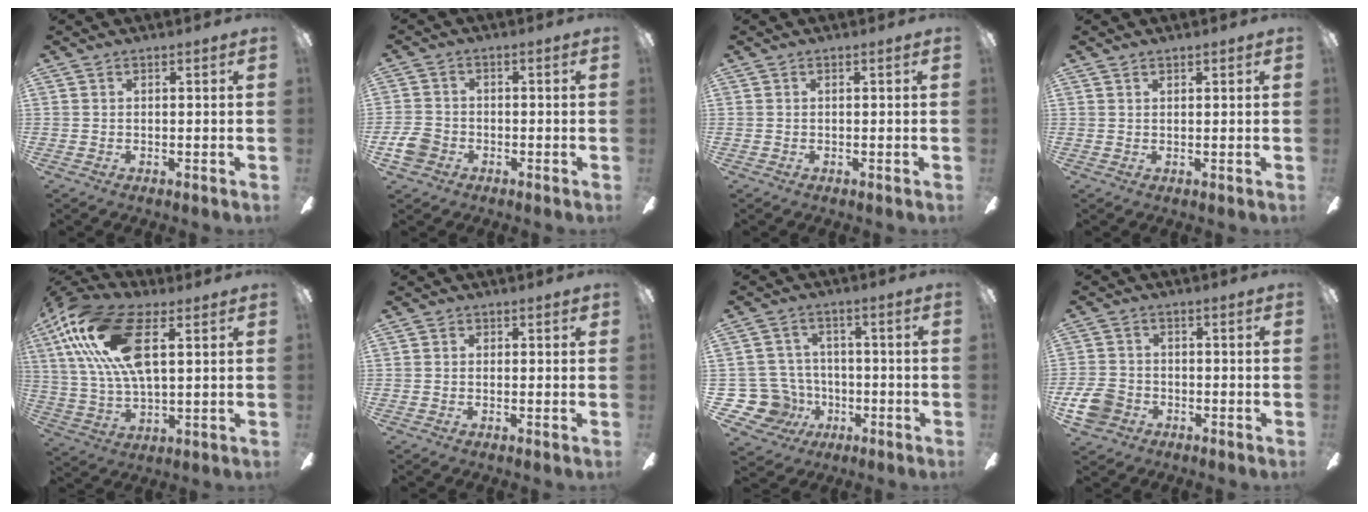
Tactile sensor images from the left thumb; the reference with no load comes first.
{"total": 5.3, "force": [-2.3, 4.2, 2.4], "torque": [-0.054, 0.014, -0.042]}
{"total": 0.0}
{"total": 0.9, "force": [0.8, 0.3, 0.3], "torque": [-0.006, 0.000, 0.014]}
{"total": 22.2, "force": [8.3, 10.6, 17.6], "torque": [-0.371, -0.004, 0.142]}
{"total": 1.3, "force": [-0.1, 1.1, 0.8], "torque": [-0.014, 0.008, -0.004]}
{"total": 13.6, "force": [-4.1, 12.0, 5.0], "torque": [-0.136, 0.028, -0.067]}
{"total": 7.5, "force": [-3.2, 5.9, 3.4], "torque": [-0.084, 0.026, -0.057]}